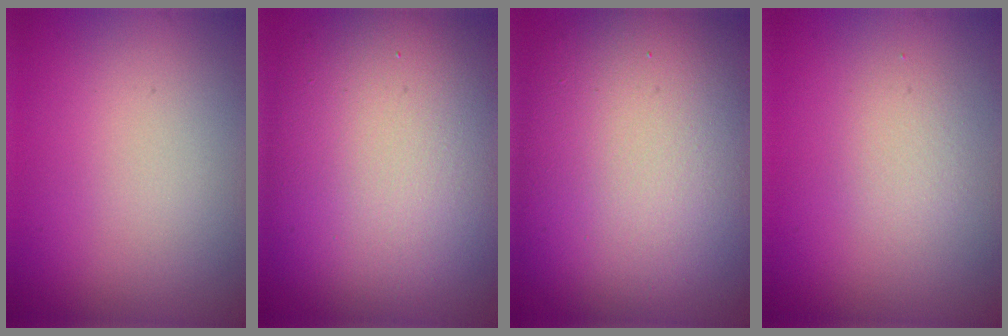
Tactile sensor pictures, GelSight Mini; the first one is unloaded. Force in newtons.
{"total": 15.2, "press": 15.2, "slide": 0.5}
{"total": 17.0, "press": 17.0, "slide": 1.0}
{"total": 1.3, "press": 1.3, "slide": 0.1}